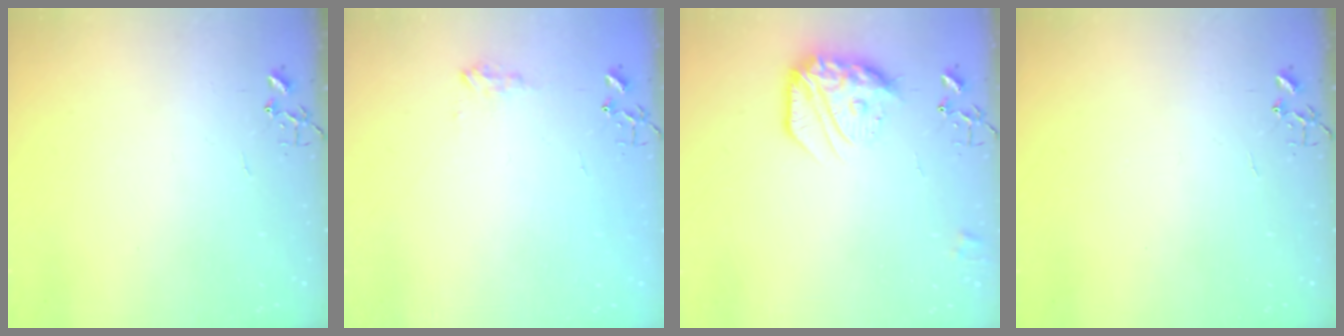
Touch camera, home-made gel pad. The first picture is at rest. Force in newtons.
{"total": 7.8, "press": 7.8, "slide": 0.7}
{"total": 16.5, "press": 16.4, "slide": 1.3}
{"total": 0.0}